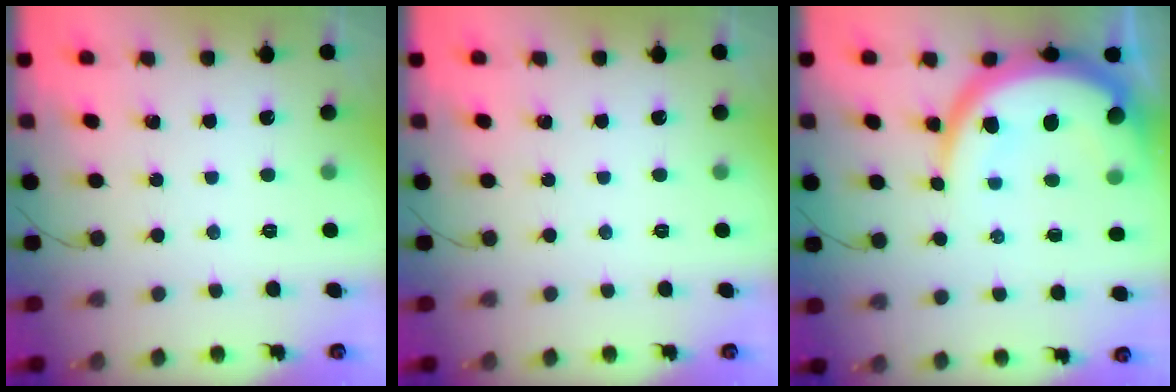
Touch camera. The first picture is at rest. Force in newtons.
{"total": 0.0}
{"total": 14.1, "press": 14.0, "slide": 1.4}